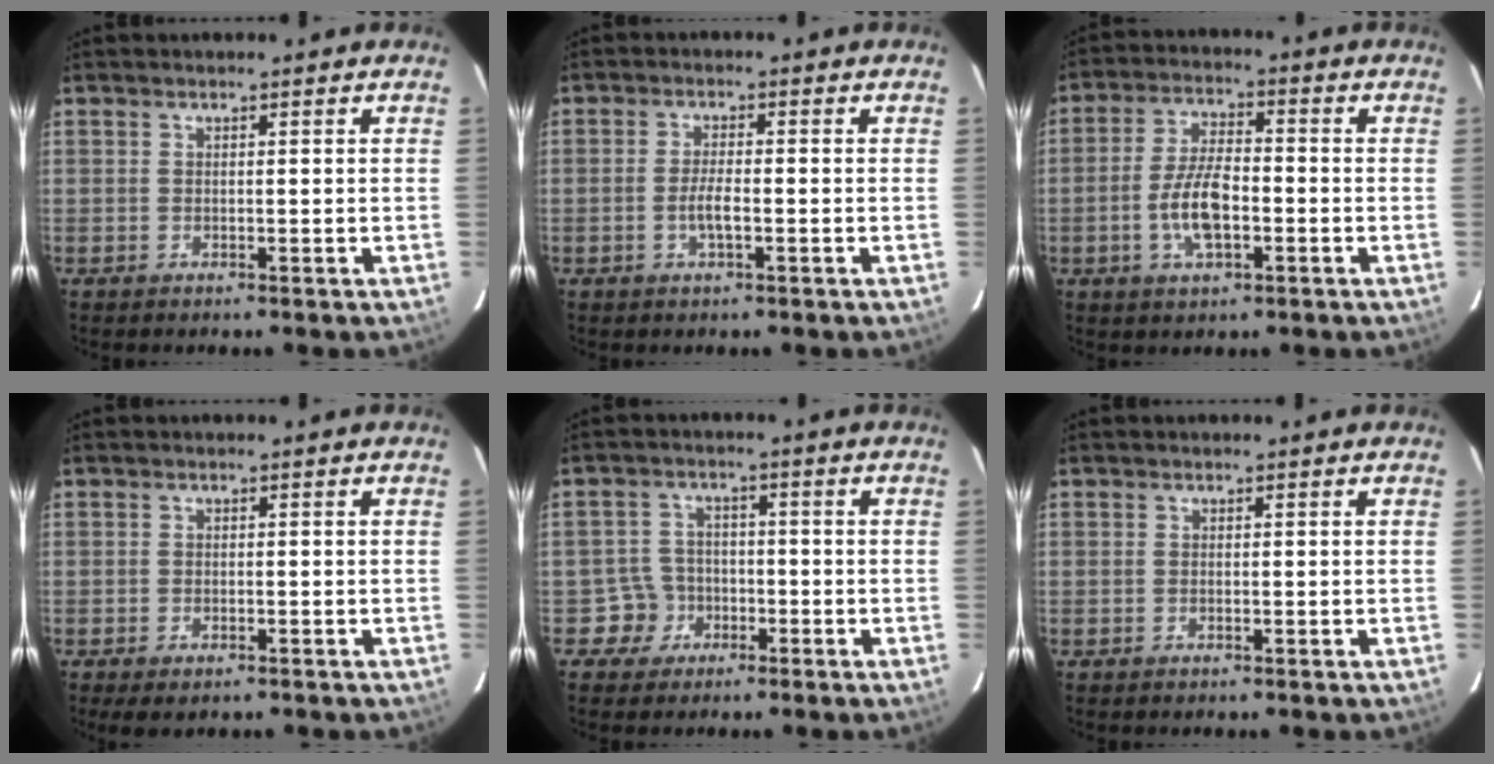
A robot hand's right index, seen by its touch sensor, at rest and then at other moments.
{"total": 3.1, "force": [-1.1, 0.7, 2.8], "torque": [-0.057, -0.003, -0.020]}
{"total": 8.7, "force": [-2.5, 3.6, 7.5], "torque": [-0.152, 0.004, -0.046]}
{"total": 3.4, "force": [-2.2, 1.5, 2.1], "torque": [-0.046, -0.012, -0.036]}
{"total": 4.8, "force": [-2.2, 4.3, -0.2], "torque": [-0.001, 0.023, -0.036]}
{"total": 0.0}